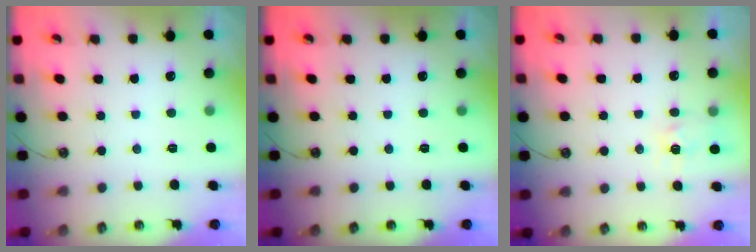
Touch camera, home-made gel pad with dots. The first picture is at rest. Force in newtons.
{"total": 0.0}
{"total": 5.3, "press": 5.3, "slide": 0.5}